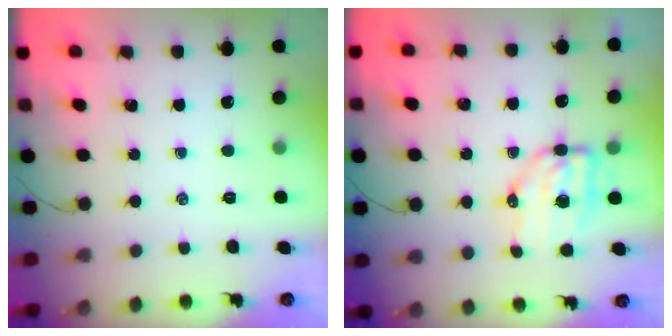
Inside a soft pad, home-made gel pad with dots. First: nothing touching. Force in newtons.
{"total": 6.8, "press": 6.6, "slide": 1.4}